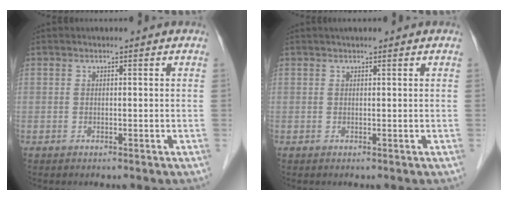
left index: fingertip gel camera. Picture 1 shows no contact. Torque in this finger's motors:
{"motor_torque": [0.85, -0.88, 0.17, 0.02]}